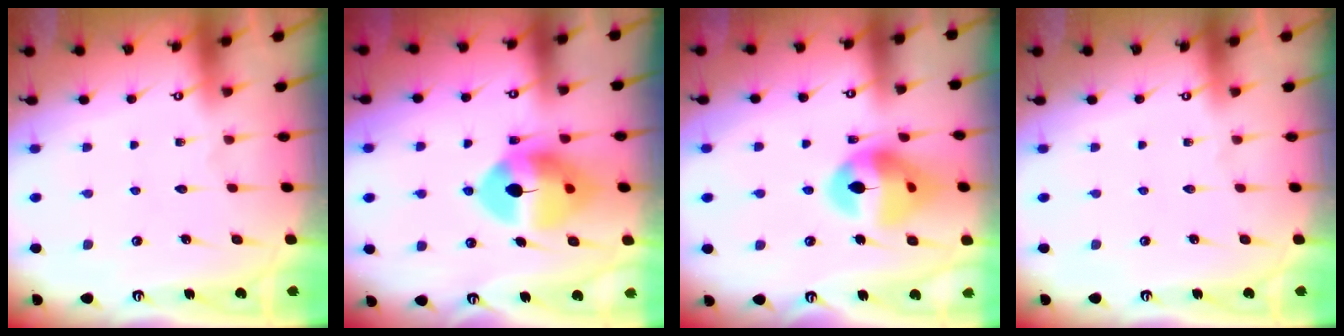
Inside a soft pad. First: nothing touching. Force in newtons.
{"total": 12.8, "press": 12.6, "slide": 1.9}
{"total": 14.5, "press": 14.4, "slide": 1.8}
{"total": 0.0}